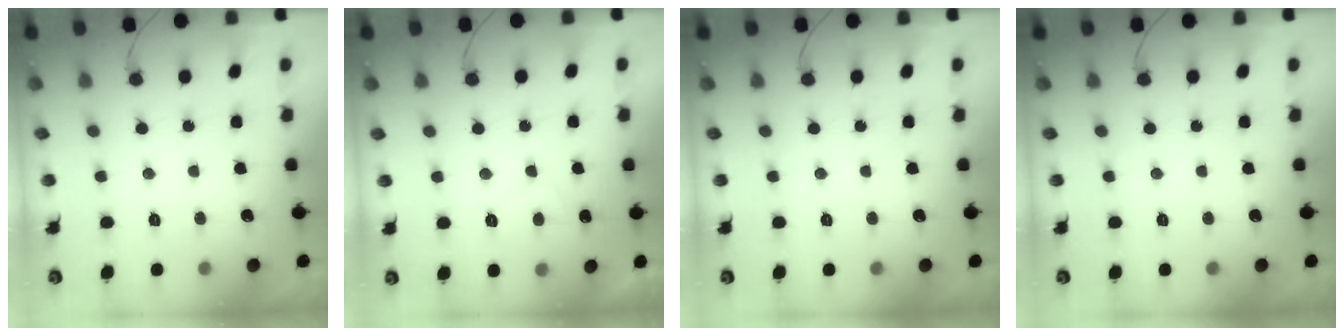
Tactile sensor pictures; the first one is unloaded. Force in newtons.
{"total": 2.5, "press": 2.4, "slide": 0.8}
{"total": 0.0}
{"total": 0.0}